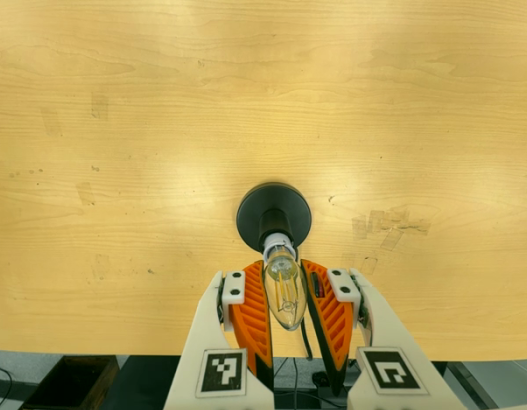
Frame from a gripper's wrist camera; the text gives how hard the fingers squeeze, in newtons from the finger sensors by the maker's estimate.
{"total": 11.3, "left": 10.5, "right": 12.1}